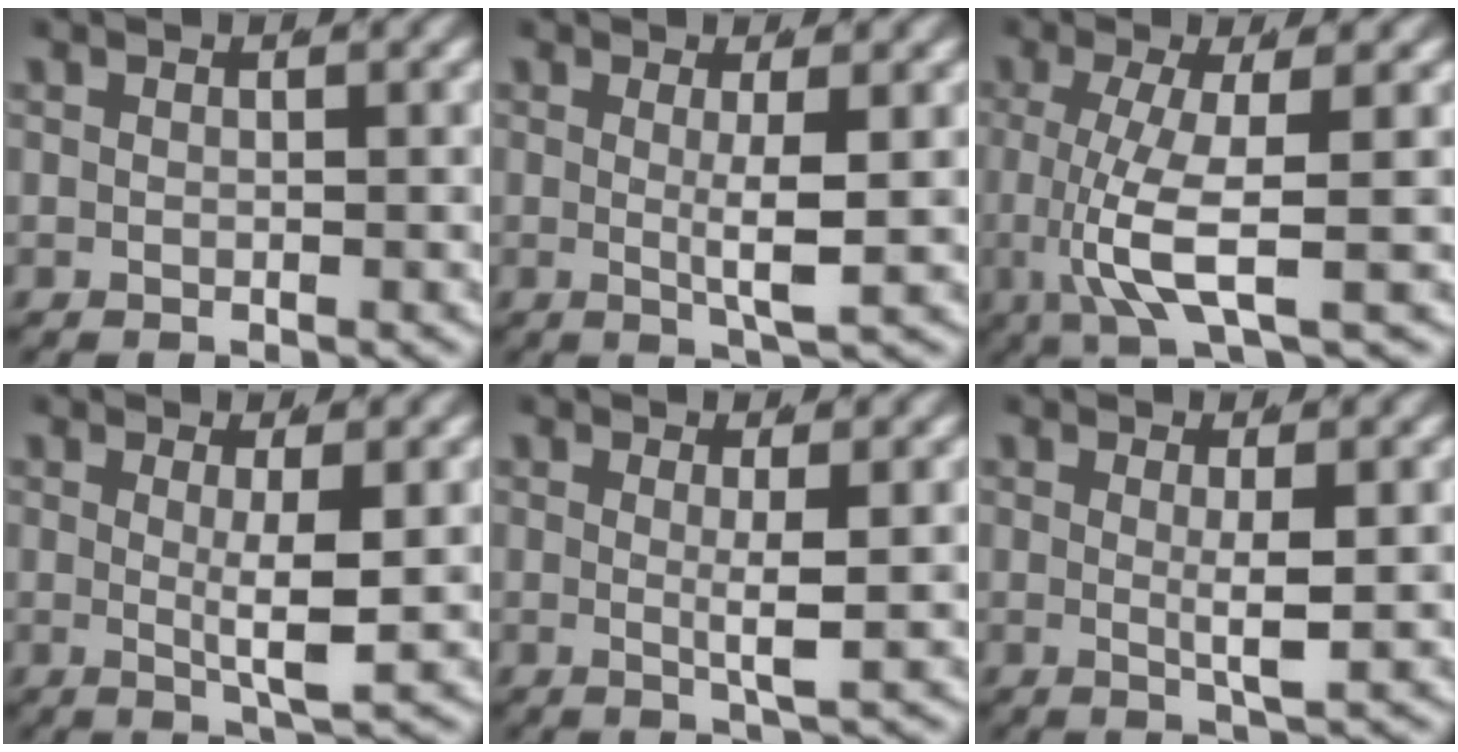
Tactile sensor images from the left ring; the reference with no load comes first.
{"total": 3.0, "force": [0.1, -0.1, 3.0], "torque": [-0.050, -0.013, 0.006]}
{"total": 5.8, "force": [-0.8, 1.3, 5.6], "torque": [-0.126, -0.020, 0.000]}
{"total": 3.2, "force": [0.3, 0.0, 3.2], "torque": [-0.055, -0.016, 0.011]}
{"total": 2.2, "force": [0.4, -0.3, 2.1], "torque": [-0.039, -0.013, 0.010]}
{"total": 2.3, "force": [0.3, -0.2, 2.3], "torque": [-0.040, -0.013, 0.011]}